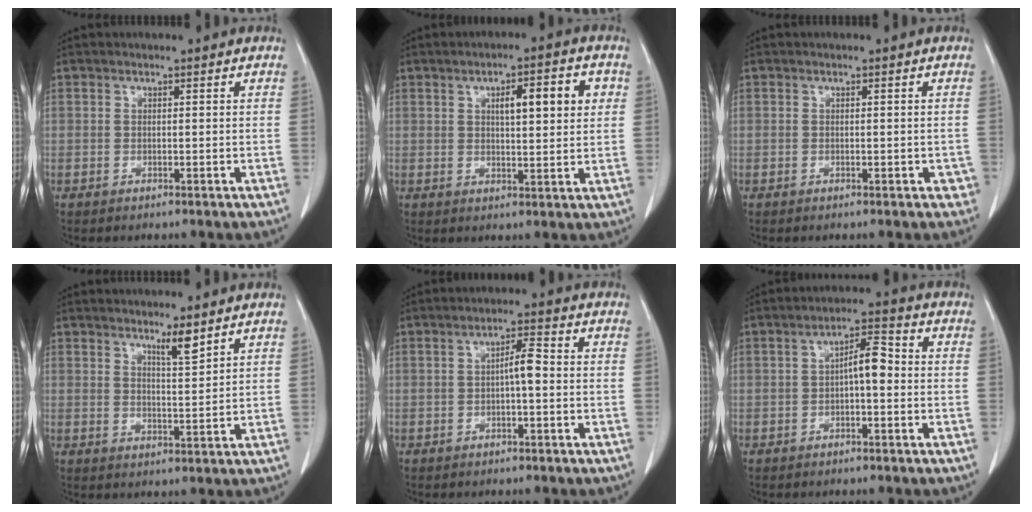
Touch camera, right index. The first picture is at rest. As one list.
[{"total": 7.5, "force": [2.3, 1.8, 6.9], "torque": [-0.104, 0.013, 0.034]}, {"total": 1.6, "force": [-0.6, 0.9, 1.1], "torque": [-0.006, 0.004, -0.003]}, {"total": 3.5, "force": [2.8, 0.0, 2.2], "torque": [-0.040, -0.010, 0.049]}, {"total": 3.2, "force": [-0.3, 0.5, 3.2], "torque": [-0.051, 0.006, -0.006]}, {"total": 4.7, "force": [-0.3, 1.3, 4.4], "torque": [-0.072, 0.019, -0.007]}]